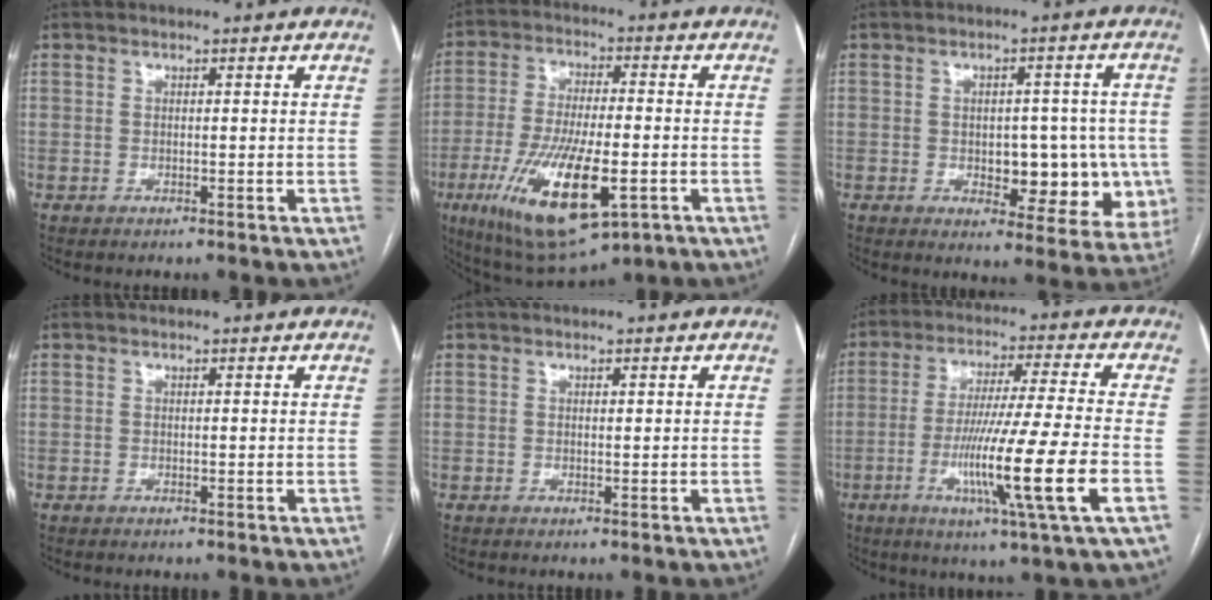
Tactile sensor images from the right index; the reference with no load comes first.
{"total": 17.4, "force": [-6.3, 4.8, 15.5], "torque": [-0.307, -0.026, -0.093]}
{"total": 11.0, "force": [-1.8, 5.8, 9.2], "torque": [-0.095, 0.014, -0.009]}
{"total": 0.0}
{"total": 0.0}
{"total": 15.4, "force": [-4.8, -1.7, 14.5], "torque": [-0.270, -0.025, -0.088]}